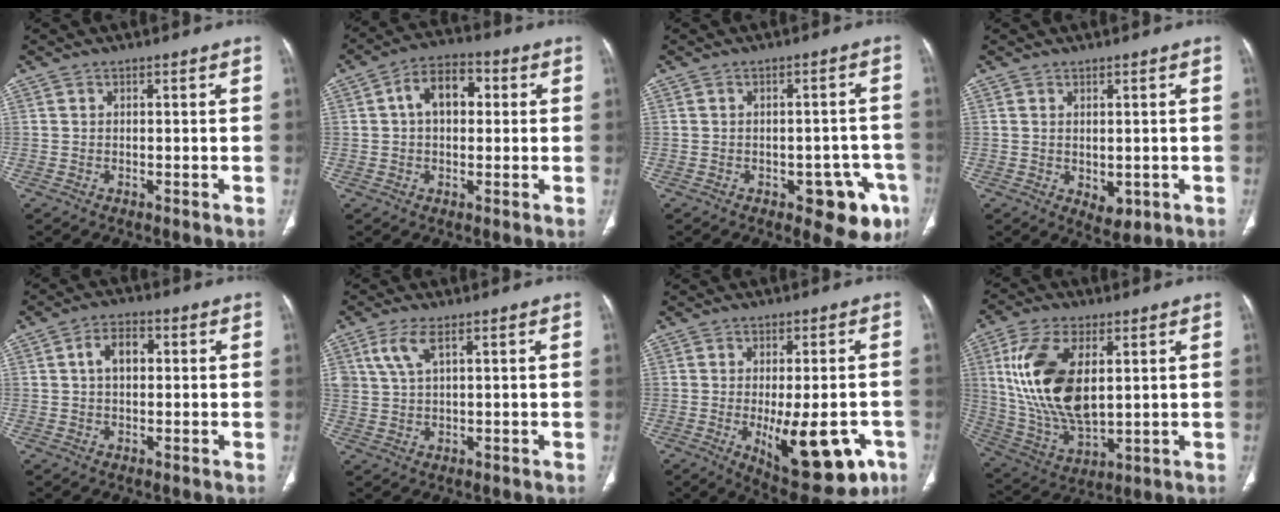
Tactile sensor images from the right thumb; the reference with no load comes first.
{"total": 8.6, "force": [1.4, 5.7, 6.2], "torque": [-0.084, 0.024, 0.015]}
{"total": 9.5, "force": [-4.3, 4.6, 7.0], "torque": [-0.051, 0.018, -0.047]}
{"total": 3.5, "force": [-0.5, 2.2, 2.7], "torque": [-0.029, -0.006, 0.008]}
{"total": 5.0, "force": [0.7, 3.3, 3.8], "torque": [-0.059, 0.015, 0.008]}
{"total": 4.5, "force": [2.2, 1.6, 3.6], "torque": [-0.089, 0.000, 0.052]}
{"total": 16.7, "force": [-5.8, 7.1, 14.0], "torque": [-0.149, -0.001, -0.057]}
{"total": 18.0, "force": [4.0, 9.3, 14.9], "torque": [-0.290, -0.016, 0.086]}